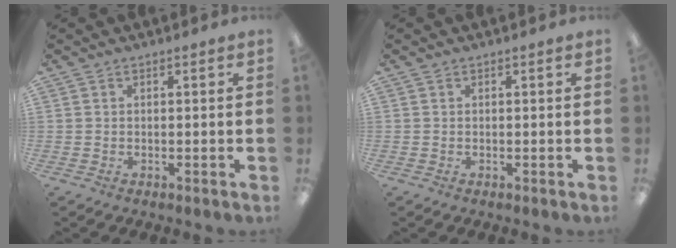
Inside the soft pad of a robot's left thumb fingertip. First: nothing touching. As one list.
[{"total": 0.0}]